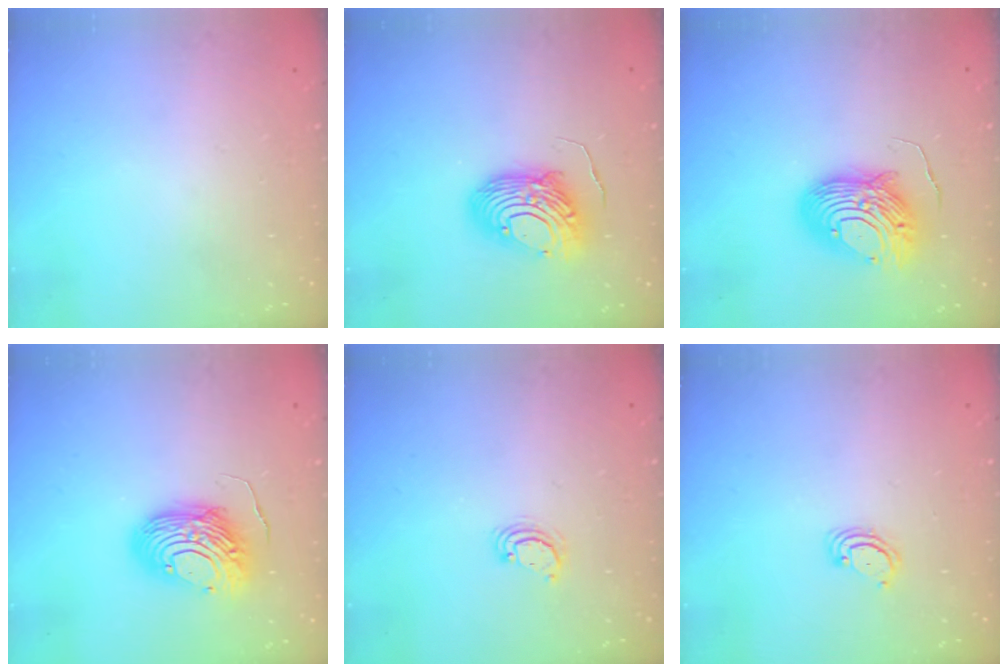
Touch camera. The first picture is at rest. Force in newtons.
{"total": 12.2, "press": 12.1, "slide": 0.9}
{"total": 12.1, "press": 12.0, "slide": 1.2}
{"total": 12.4, "press": 12.3, "slide": 1.0}
{"total": 3.0, "press": 3.0, "slide": 0.2}
{"total": 3.3, "press": 3.3, "slide": 0.4}